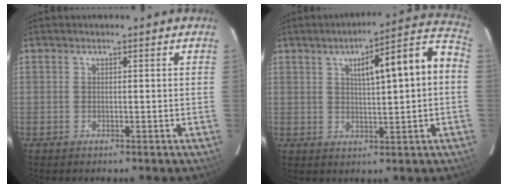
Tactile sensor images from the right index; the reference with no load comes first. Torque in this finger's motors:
{"motor_torque": [0.93, -0.10, 0.47, 0.08]}